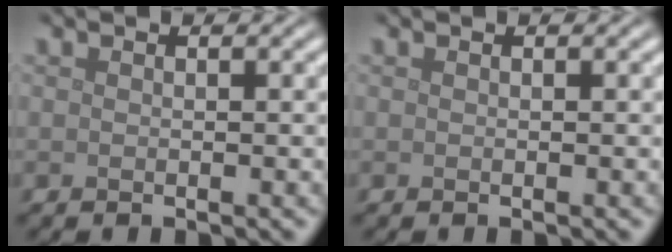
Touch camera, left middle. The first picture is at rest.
{"total": 0.0}